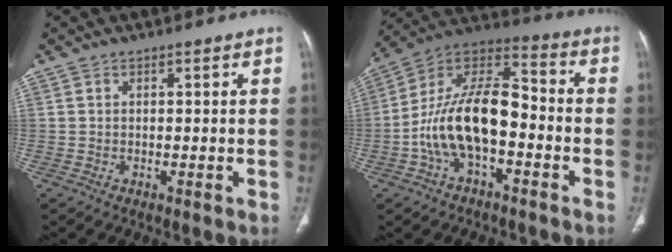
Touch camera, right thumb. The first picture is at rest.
{"total": 17.1, "force": [-4.2, 8.6, 14.1], "torque": [-0.253, 0.057, -0.081]}